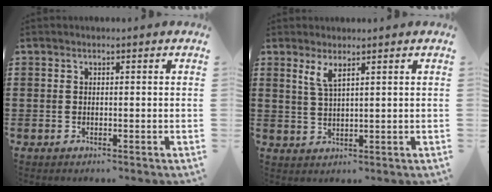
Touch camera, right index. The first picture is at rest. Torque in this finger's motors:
{"motor_torque": [0.41, 0.03, 0.09, 0.06]}